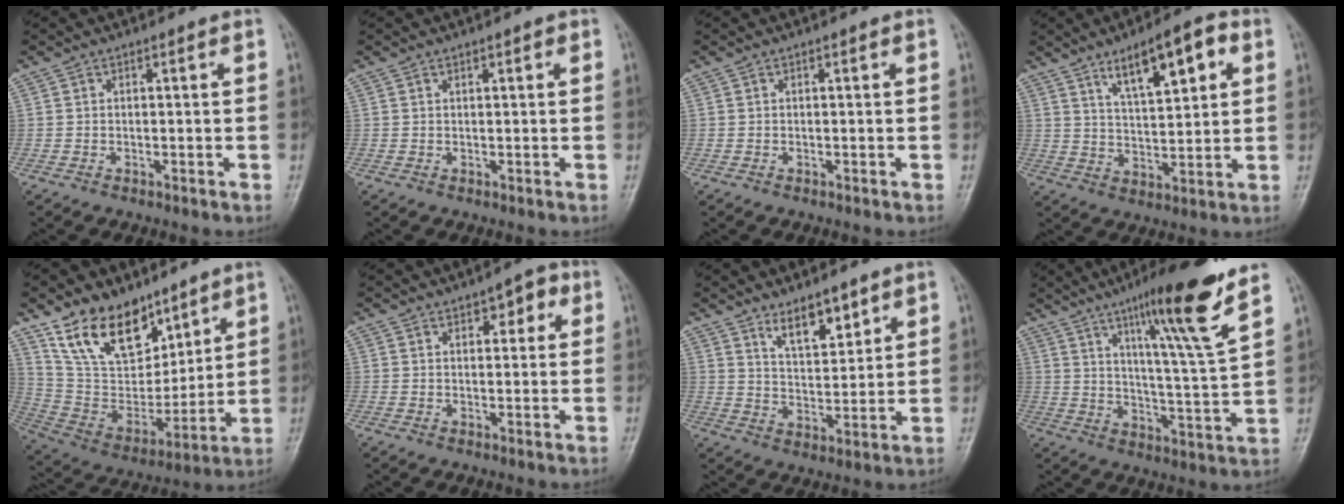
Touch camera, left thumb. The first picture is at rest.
{"total": 0.9, "force": [0.5, 0.3, 0.7], "torque": [-0.008, 0.000, 0.007]}
{"total": 0.0}
{"total": 12.1, "force": [5.8, 4.1, 9.7], "torque": [-0.131, -0.020, 0.095]}
{"total": 17.8, "force": [11.9, 9.9, 8.8], "torque": [-0.107, -0.063, 0.234]}
{"total": 4.4, "force": [2.0, 2.3, 3.2], "torque": [-0.017, -0.001, 0.020]}
{"total": 7.6, "force": [5.3, 3.1, 4.6], "torque": [-0.052, -0.044, 0.093]}
{"total": 16.9, "force": [10.4, 0.8, 13.3], "torque": [-0.196, -0.059, 0.164]}